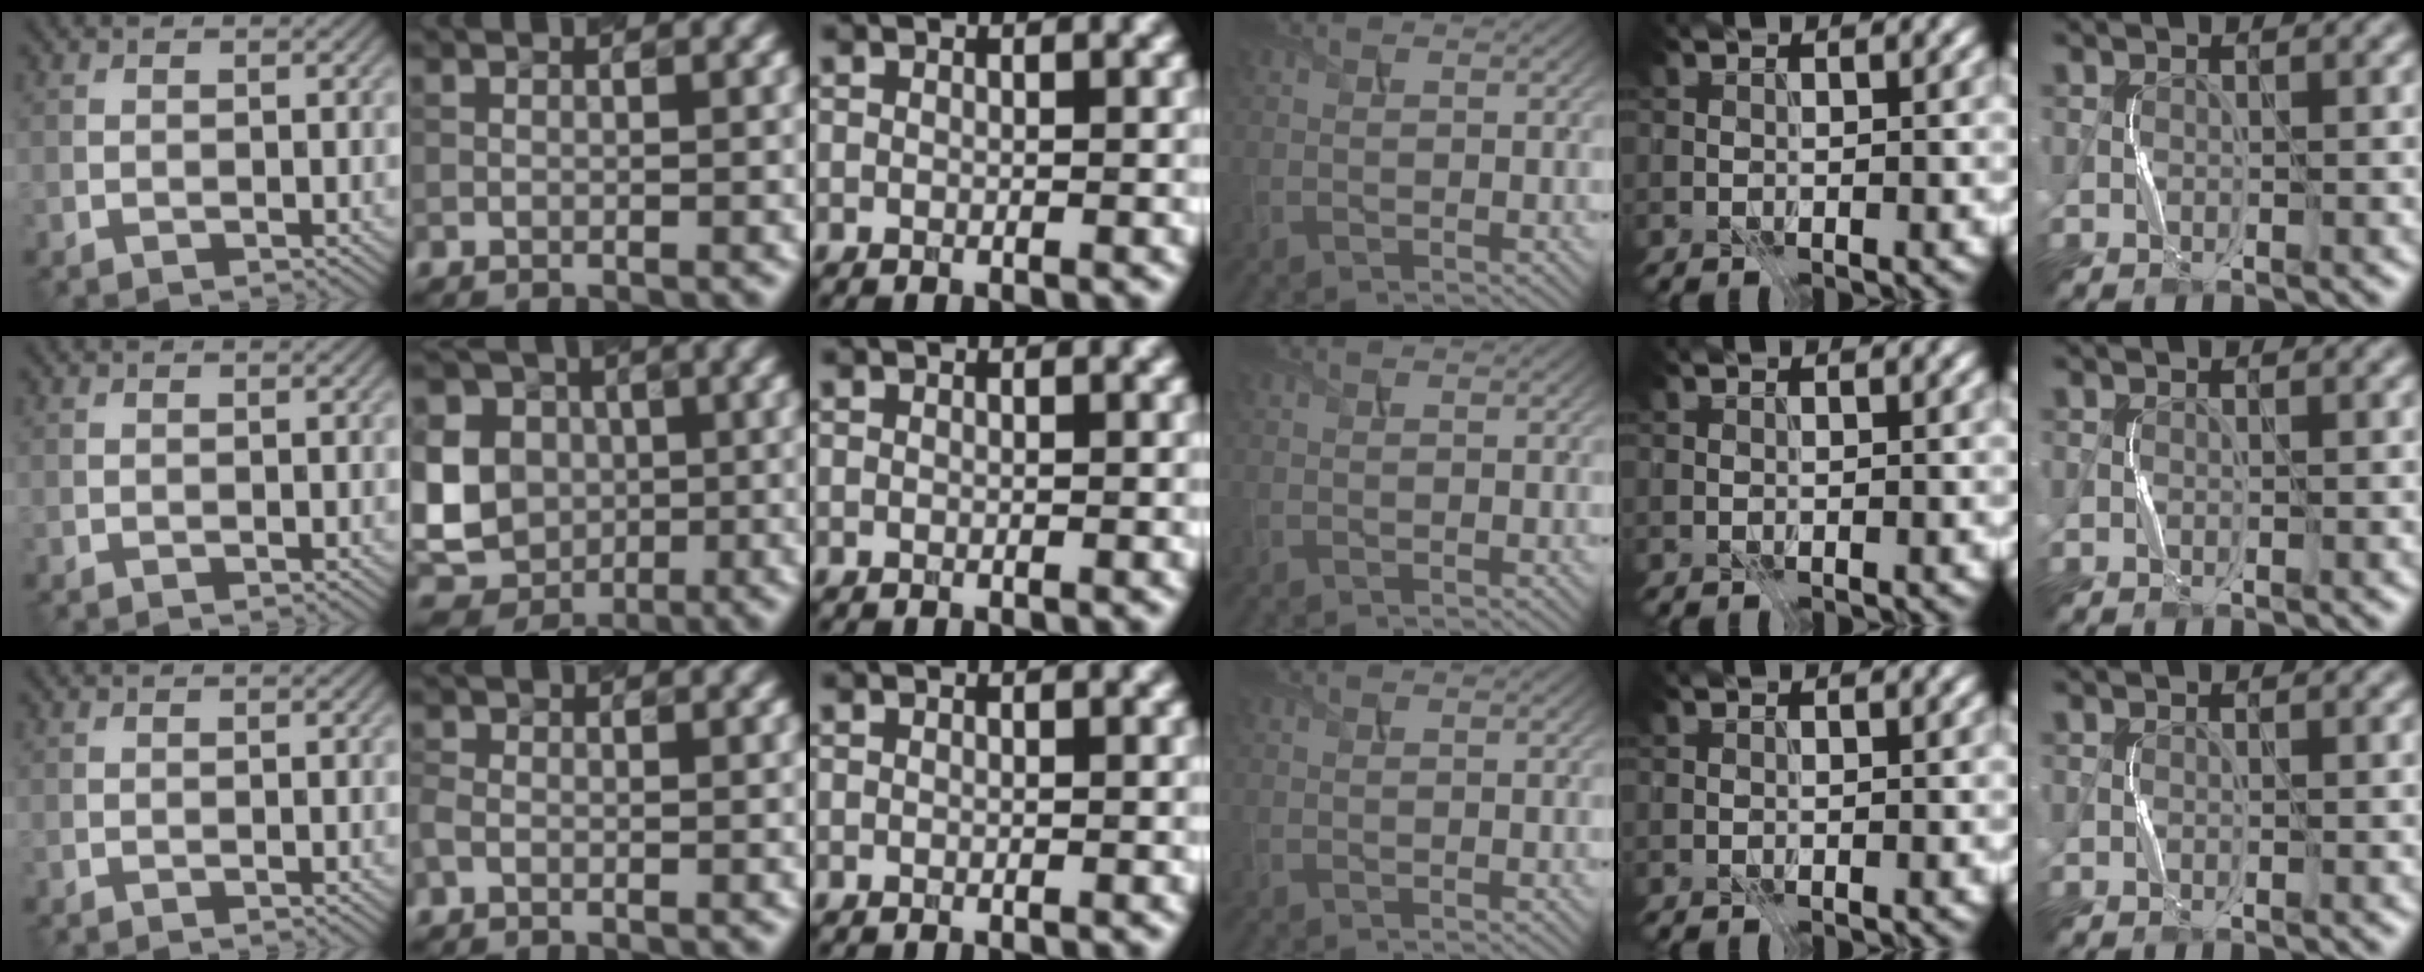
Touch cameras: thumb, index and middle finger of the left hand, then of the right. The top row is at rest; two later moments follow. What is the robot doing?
{"motion": "press", "object": "toy piano key"}